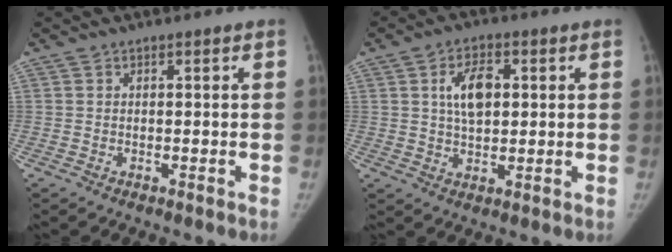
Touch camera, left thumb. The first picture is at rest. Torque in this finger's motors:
{"motor_torque": [-0.29, 0.36, 0.18, 0.24, 0.02]}